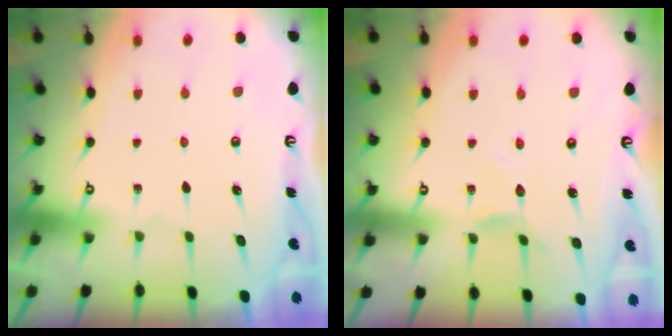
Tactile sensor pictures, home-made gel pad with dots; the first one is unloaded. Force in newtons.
{"total": 2.2, "press": 2.2, "slide": 0.1}